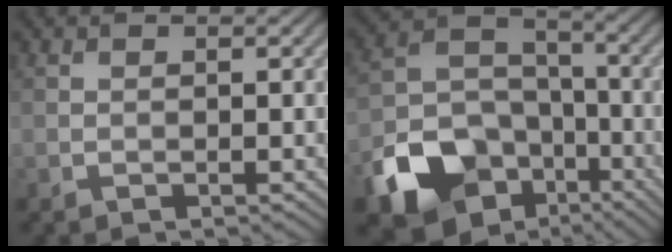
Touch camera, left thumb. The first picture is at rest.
{"total": 15.2, "force": [-8.0, 10.5, 7.6], "torque": [-0.183, -0.045, -0.148]}